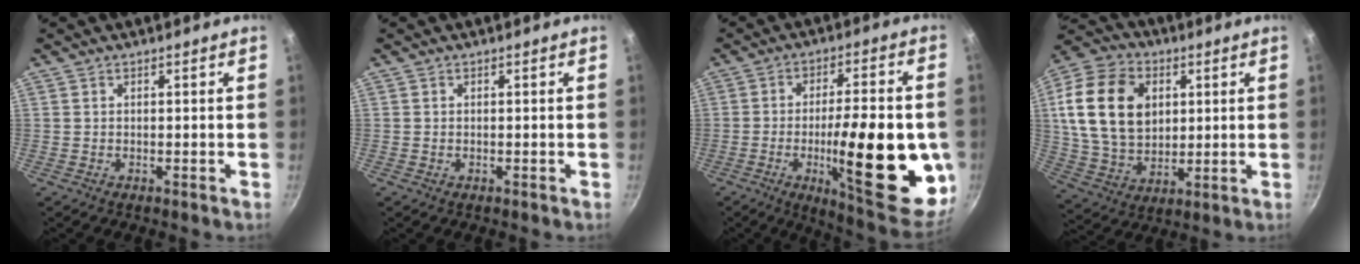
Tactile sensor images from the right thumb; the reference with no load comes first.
{"total": 0.0}
{"total": 25.0, "force": [-4.7, 7.4, 23.4], "torque": [-0.305, 0.003, -0.064]}
{"total": 19.5, "force": [4.2, 14.1, 12.8], "torque": [-0.219, -0.004, 0.079]}